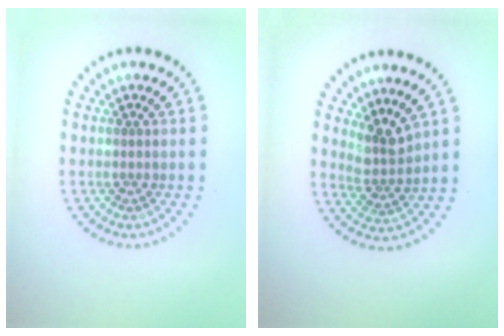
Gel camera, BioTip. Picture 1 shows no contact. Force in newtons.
{"total": 2.7, "press": 1.9, "slide": 1.8}